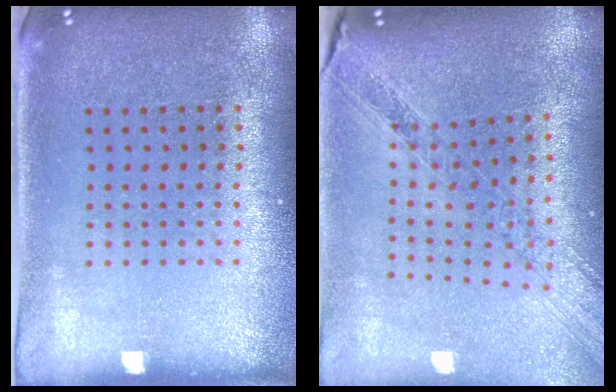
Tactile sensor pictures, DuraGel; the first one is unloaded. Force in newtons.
{"total": 1.3, "press": 1.3, "slide": 0.4}